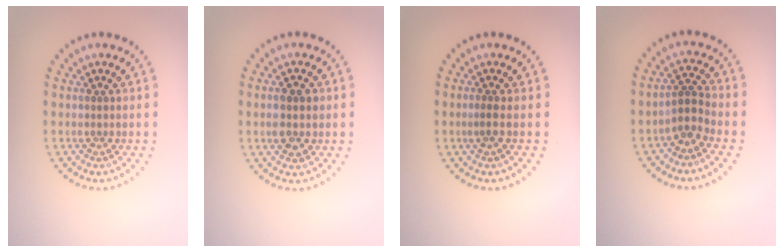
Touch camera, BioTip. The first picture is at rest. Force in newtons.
{"total": 2.7, "press": 2.7, "slide": 0.1}
{"total": 0.9, "press": 0.7, "slide": 0.6}
{"total": 2.2, "press": 1.6, "slide": 1.4}